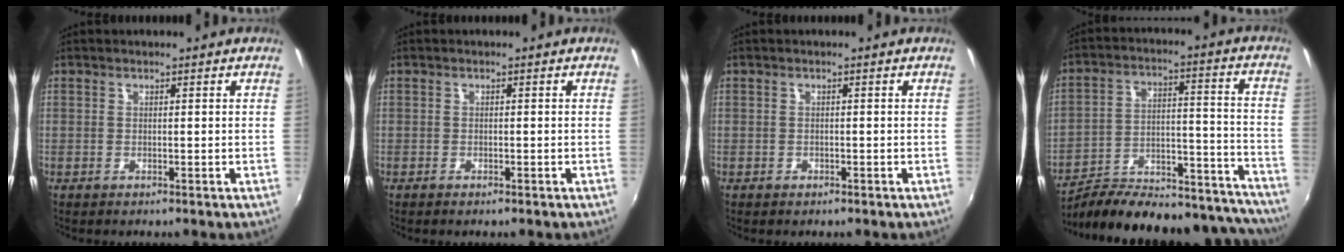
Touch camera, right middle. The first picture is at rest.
{"total": 0.8, "force": [-0.7, 0.3, 0.4], "torque": [-0.009, -0.003, -0.013]}
{"total": 0.9, "force": [-0.6, 0.7, 0.2], "torque": [-0.005, -0.002, -0.009]}
{"total": 28.2, "force": [-24.3, 8.2, 11.6], "torque": [-0.169, 0.025, -0.324]}